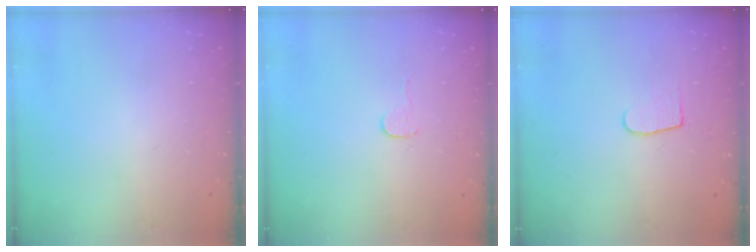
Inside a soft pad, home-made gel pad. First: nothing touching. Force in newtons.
{"total": 3.0, "press": 3.0, "slide": 0.3}
{"total": 5.8, "press": 5.8, "slide": 0.5}